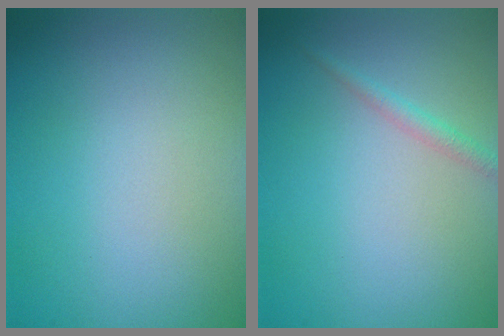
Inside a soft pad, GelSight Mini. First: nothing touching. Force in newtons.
{"total": 1.2, "press": 1.2, "slide": 0.1}